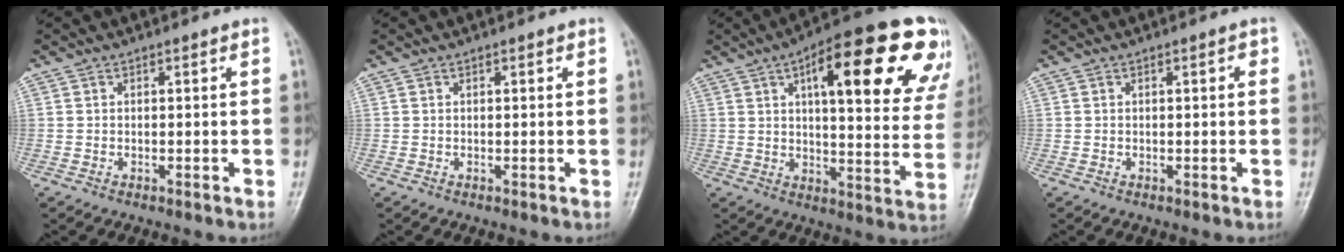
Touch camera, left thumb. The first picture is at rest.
{"total": 0.8, "force": [0.4, 0.4, 0.6], "torque": [-0.006, 0.000, 0.004]}
{"total": 26.7, "force": [12.3, 8.5, 22.1], "torque": [-0.265, -0.005, 0.166]}
{"total": 1.2, "force": [0.3, 0.5, 1.1], "torque": [-0.014, 0.003, 0.003]}